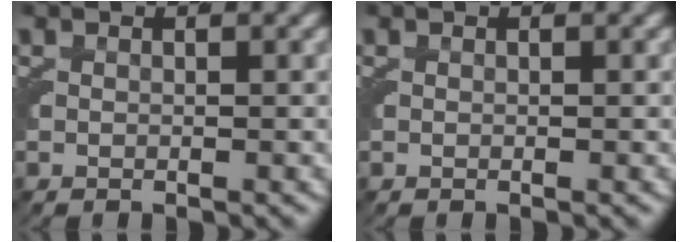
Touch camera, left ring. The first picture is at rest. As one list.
[{"total": 0.0}]